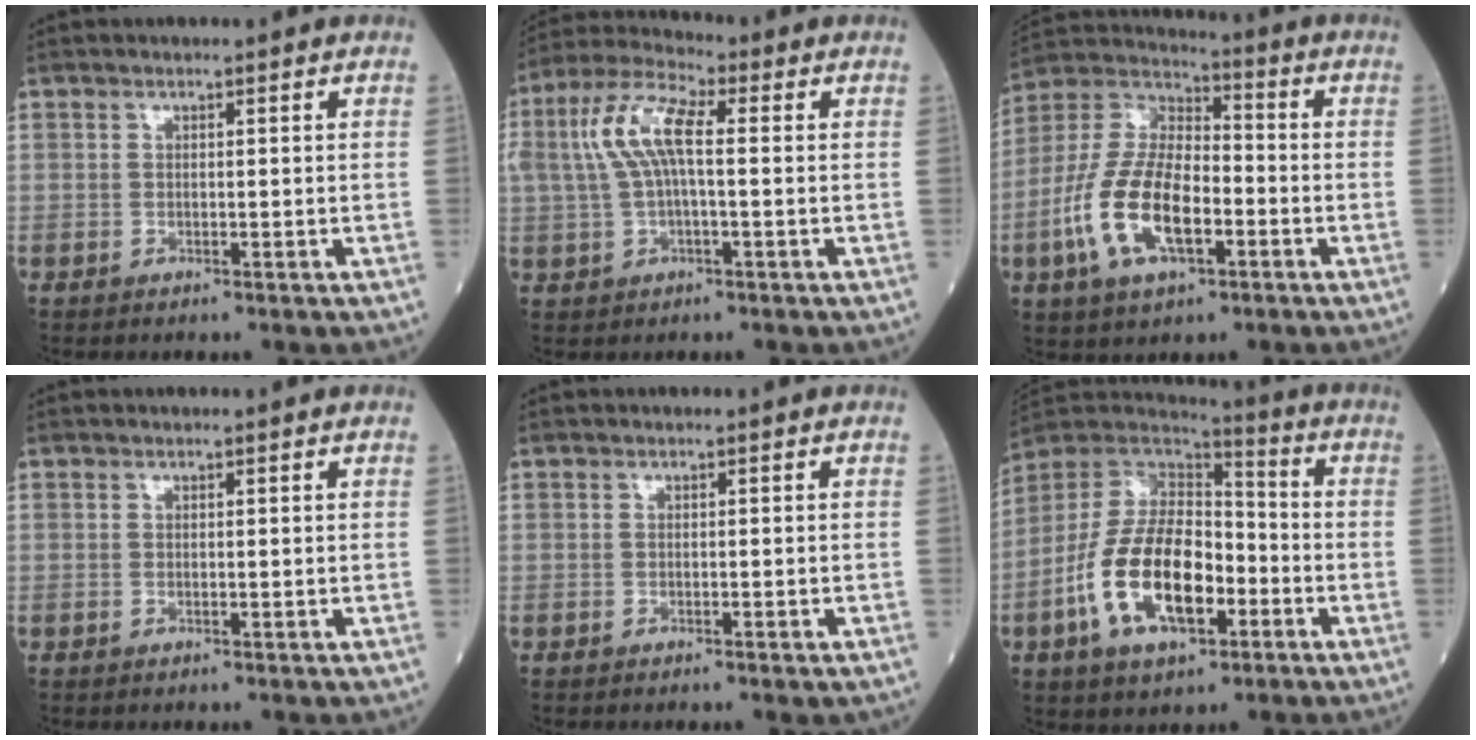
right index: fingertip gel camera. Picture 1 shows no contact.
{"total": 9.0, "force": [1.0, 2.8, 8.5], "torque": [-0.190, 0.029, 0.017]}
{"total": 14.9, "force": [-4.7, 6.4, 12.6], "torque": [-0.276, 0.009, -0.088]}
{"total": 0.0}
{"total": 0.8, "force": [-0.6, 0.1, 0.5], "torque": [-0.012, -0.001, -0.005]}
{"total": 16.8, "force": [-5.5, 7.8, 13.8], "torque": [-0.282, 0.012, -0.097]}